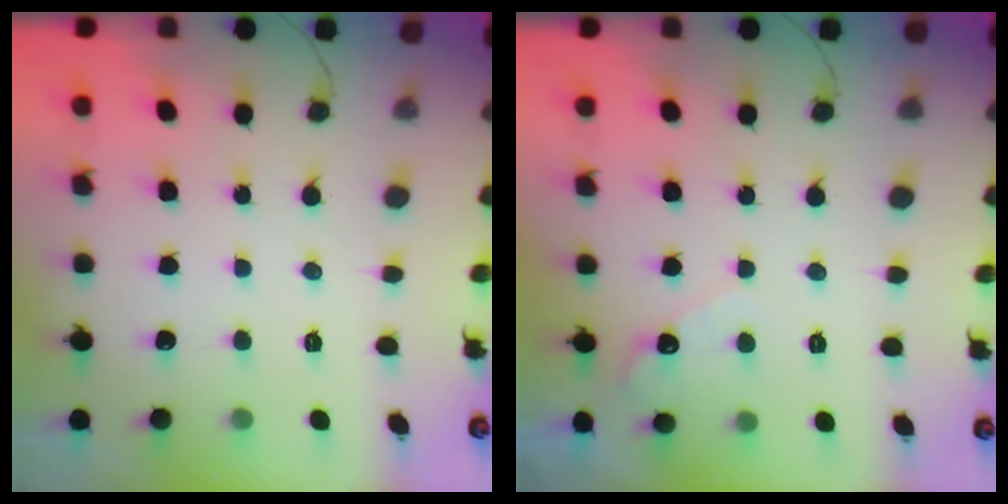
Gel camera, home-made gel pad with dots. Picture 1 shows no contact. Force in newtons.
{"total": 3.8, "press": 3.8, "slide": 0.3}